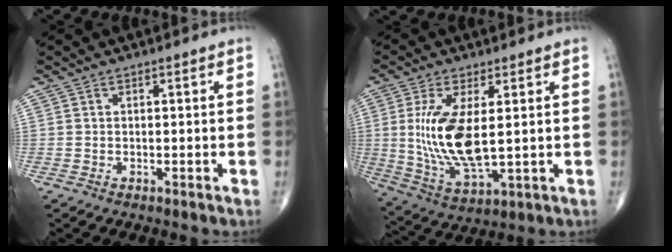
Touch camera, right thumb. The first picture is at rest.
{"total": 13.7, "force": [1.4, 5.5, 12.5], "torque": [-0.259, -0.023, 0.039]}